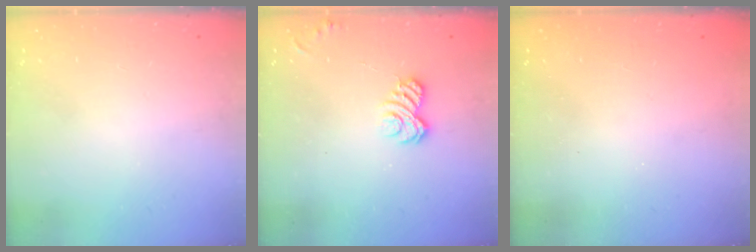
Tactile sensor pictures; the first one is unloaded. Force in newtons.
{"total": 4.7, "press": 4.5, "slide": 1.3}
{"total": 2.4, "press": 2.2, "slide": 0.8}